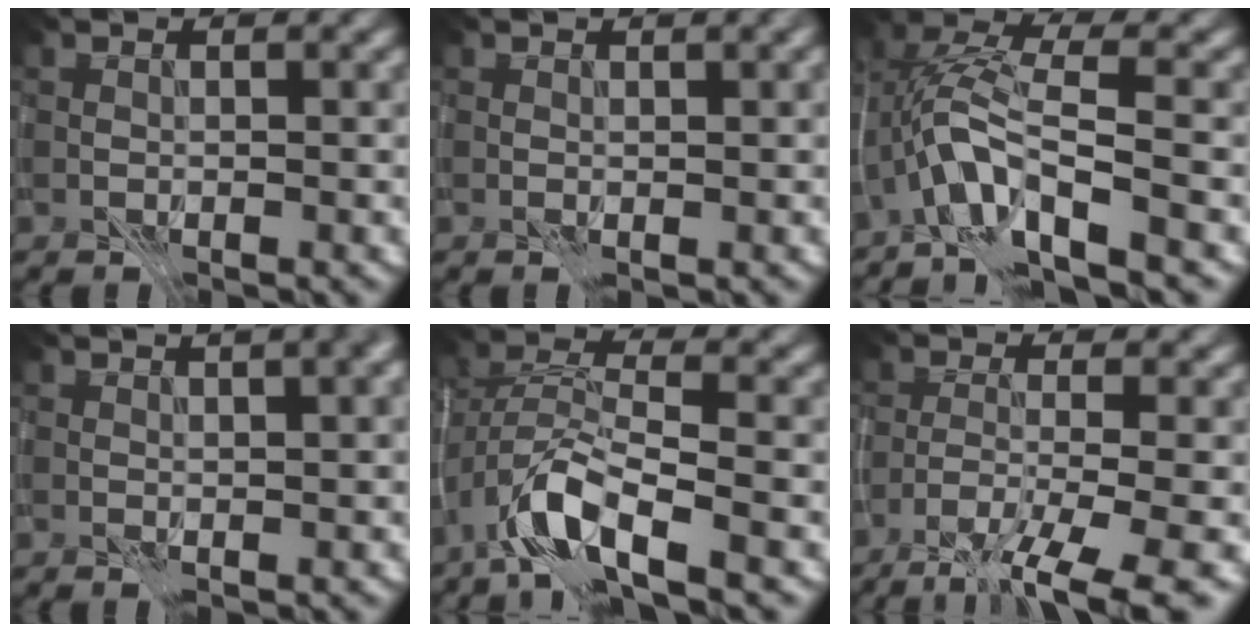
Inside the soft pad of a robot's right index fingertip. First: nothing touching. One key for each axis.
{"total": 1.2, "fx": 0.5, "fy": 0.4, "fz": 1.1, "tx": -0.009, "ty": 0.001, "tz": 0.007}
{"total": 7.5, "fx": -2.8, "fy": 2.5, "fz": 6.5, "tx": -0.126, "ty": 0.015, "tz": -0.062}
{"total": 6.2, "fx": 1.9, "fy": 2.9, "fz": 5.2, "tx": -0.023, "ty": 0.036, "tz": -0.004}
{"total": 6.7, "fx": -3.6, "fy": 2.3, "fz": 5.2, "tx": -0.104, "ty": 0.005, "tz": -0.075}
{"total": 7.6, "fx": -4.9, "fy": 1.5, "fz": 5.6, "tx": -0.087, "ty": 0.001, "tz": -0.081}